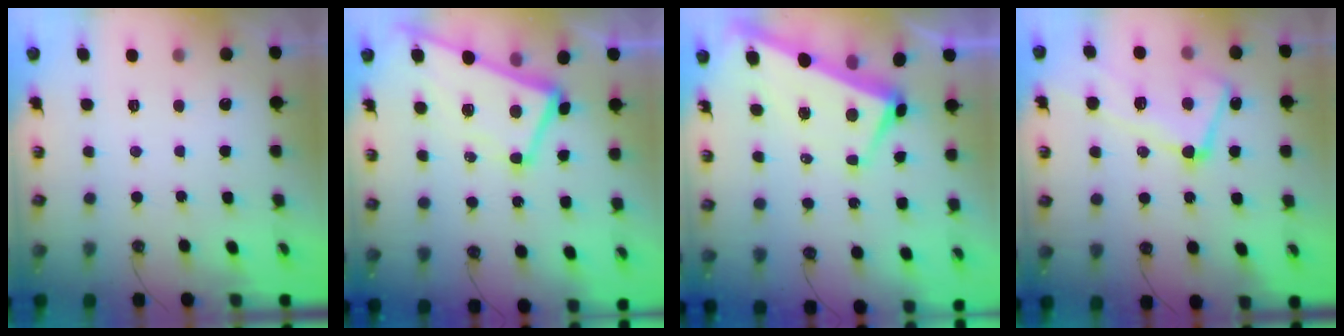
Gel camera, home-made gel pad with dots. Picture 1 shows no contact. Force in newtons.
{"total": 1.4, "press": 1.1, "slide": 0.9}
{"total": 1.2, "press": 0.6, "slide": 1.0}
{"total": 9.0, "press": 8.9, "slide": 1.5}